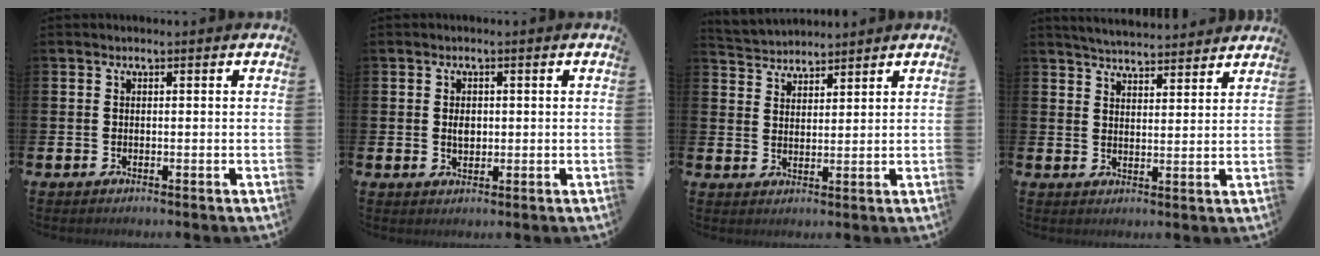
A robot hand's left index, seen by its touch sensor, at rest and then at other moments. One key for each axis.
{"total": 1.9, "fx": 0.2, "fy": 1.3, "fz": 1.3, "tx": -0.006, "ty": -0.001, "tz": -0.002}
{"total": 3.6, "fx": 3.4, "fy": 0.8, "fz": -0.5, "tx": -0.006, "ty": -0.014, "tz": 0.063}
{"total": 4.7, "fx": 4.7, "fy": 0.2, "fz": 0.1, "tx": -0.013, "ty": -0.031, "tz": 0.084}